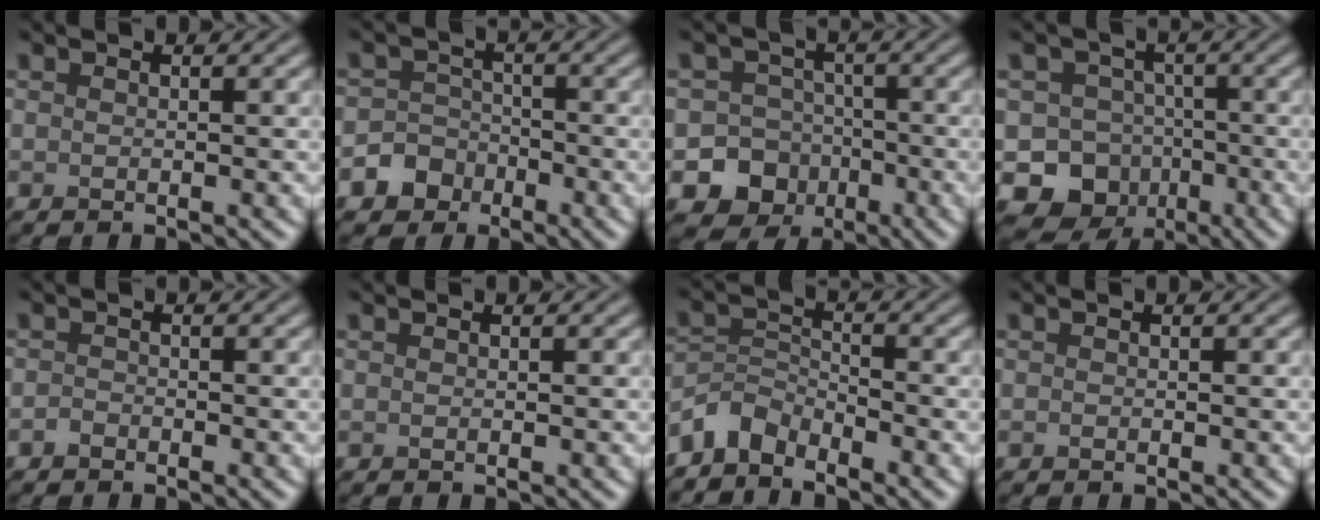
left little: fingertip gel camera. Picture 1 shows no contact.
{"total": 4.3, "force": [-2.4, 3.5, 0.5], "torque": [0.025, -0.006, -0.058]}
{"total": 9.1, "force": [-3.9, 8.0, 1.7], "torque": [0.001, -0.030, -0.083]}
{"total": 9.7, "force": [-4.6, 8.3, 2.0], "torque": [-0.004, -0.017, -0.088]}
{"total": 0.7, "force": [-0.6, 0.4, 0.1], "torque": [-0.001, -0.001, -0.013]}
{"total": 0.0}
{"total": 3.3, "force": [-3.0, 1.3, 0.6], "torque": [-0.010, 0.005, -0.073]}
{"total": 0.0}